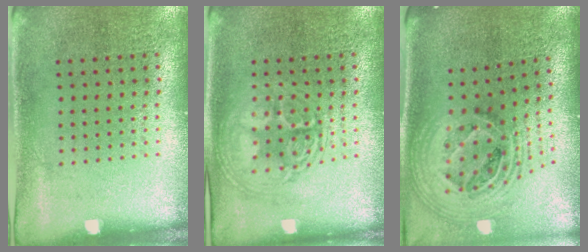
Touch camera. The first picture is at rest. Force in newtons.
{"total": 3.1, "press": 3.1, "slide": 0.4}
{"total": 2.2, "press": 1.7, "slide": 1.5}